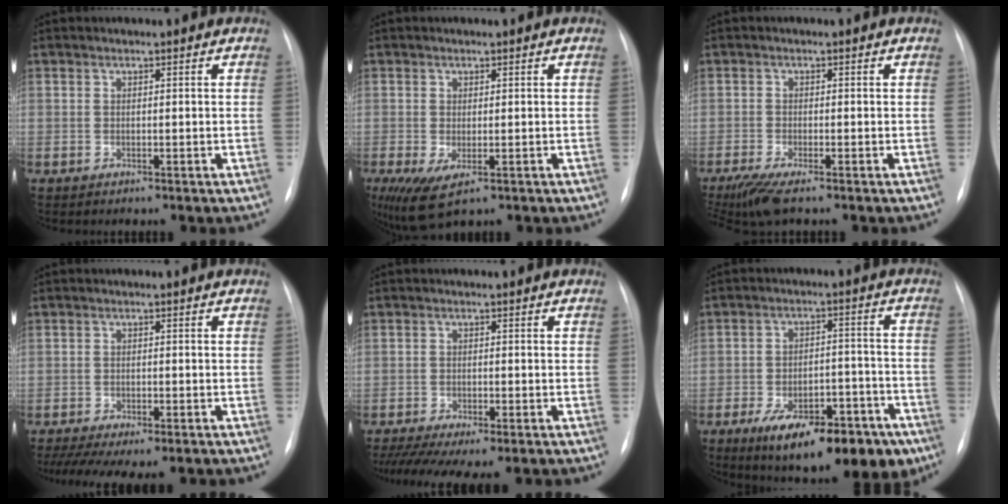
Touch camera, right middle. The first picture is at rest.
{"total": 6.9, "force": [-3.3, 3.1, 5.2], "torque": [-0.094, -0.022, -0.048]}
{"total": 4.8, "force": [-3.5, 0.6, 3.3], "torque": [-0.065, -0.015, -0.063]}
{"total": 10.9, "force": [-8.3, 3.3, 6.2], "torque": [-0.107, -0.001, -0.119]}
{"total": 10.1, "force": [-7.8, 2.2, 6.0], "torque": [-0.103, -0.008, -0.119]}
{"total": 18.0, "force": [-11.0, 7.1, 12.4], "torque": [-0.139, 0.015, -0.155]}